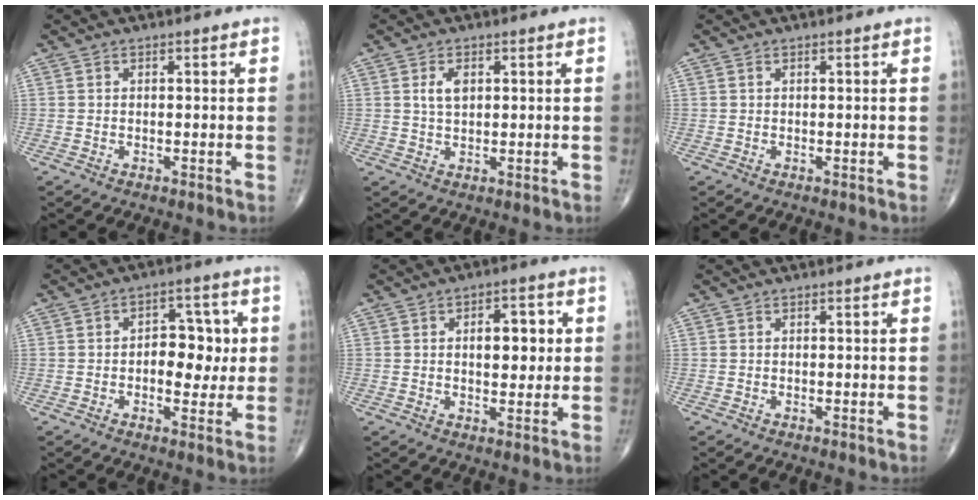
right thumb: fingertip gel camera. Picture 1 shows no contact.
{"total": 3.3, "force": [1.0, 1.8, 2.5], "torque": [-0.044, -0.003, 0.019]}
{"total": 0.0}
{"total": 8.7, "force": [0.2, 5.4, 6.8], "torque": [-0.054, 0.012, 0.002]}
{"total": 7.4, "force": [1.2, 4.0, 6.1], "torque": [-0.060, 0.001, 0.018]}
{"total": 0.0}